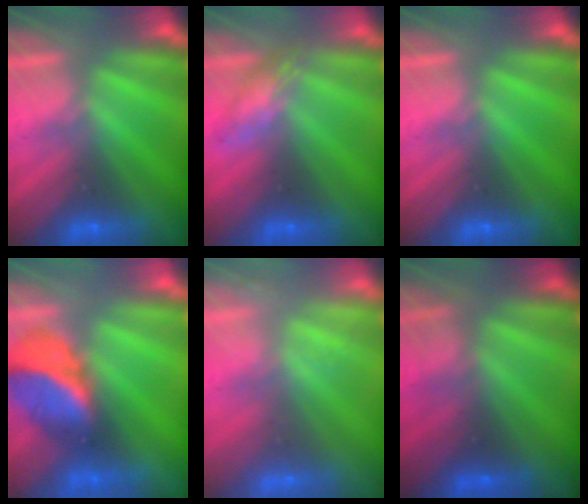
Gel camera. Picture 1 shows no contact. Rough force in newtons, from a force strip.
{"total": 2.8}
{"total": 0.0}
{"total": 2.6}
{"total": 2.0}
{"total": 2.4}